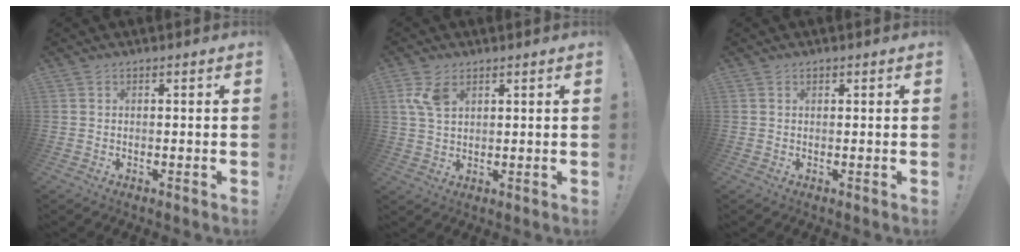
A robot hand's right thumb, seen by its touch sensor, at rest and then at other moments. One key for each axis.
{"total": 6.7, "fx": 3.0, "fy": 3.8, "fz": 4.6, "tx": -0.086, "ty": -0.005, "tz": 0.057}
{"total": 0.5, "fx": 0.4, "fy": 0.3, "fz": 0.1, "tx": 0.000, "ty": 0.000, "tz": 0.006}